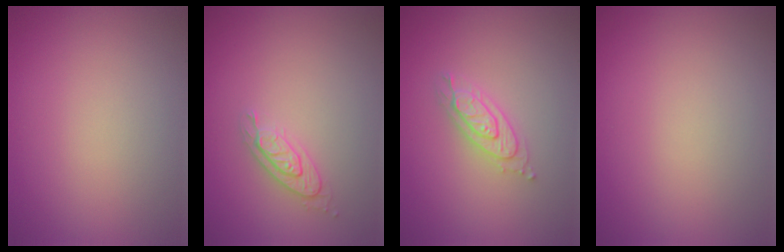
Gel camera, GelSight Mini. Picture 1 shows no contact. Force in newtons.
{"total": 2.1, "press": 1.9, "slide": 0.8}
{"total": 2.6, "press": 2.6, "slide": 0.5}
{"total": 0.0}